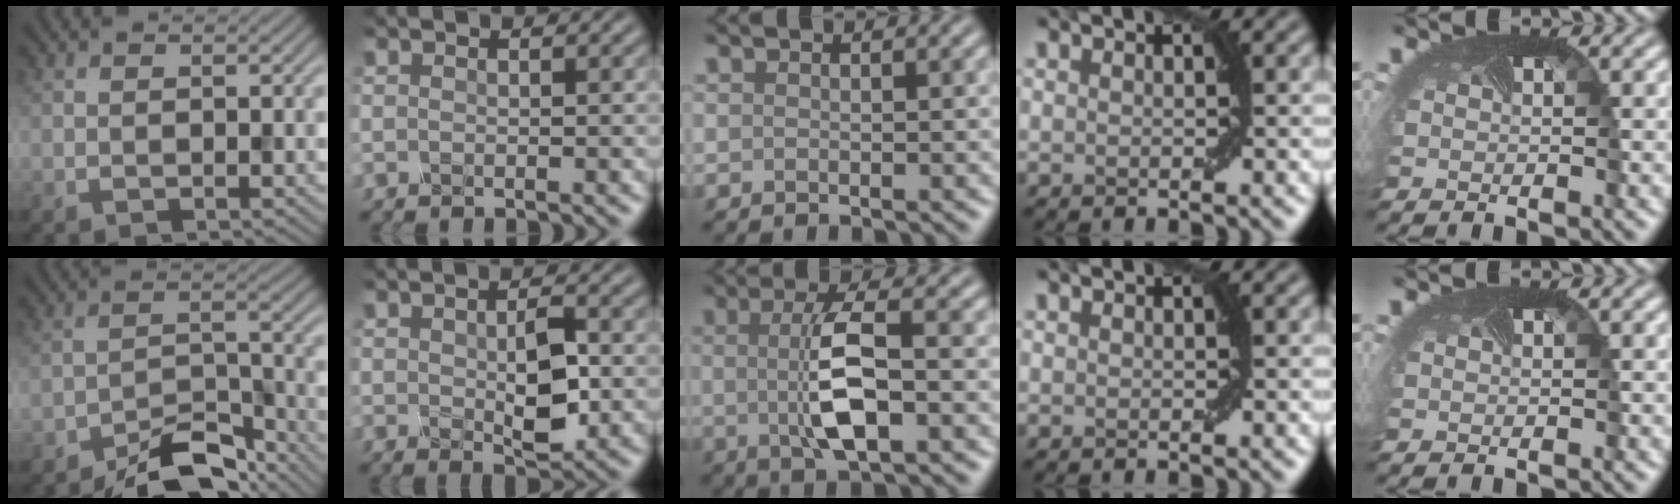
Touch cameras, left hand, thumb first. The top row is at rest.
{"thumb": {"total": 8.0, "force": [-6.5, 2.6, 3.9], "torque": [-0.060, 0.008, -0.120]}, "index": {"total": 3.5, "force": [-0.1, 1.6, 3.2], "torque": [-0.064, -0.004, 0.009]}, "middle": {"total": 5.3, "force": [-0.5, 1.4, 5.1], "torque": [-0.104, -0.001, -0.007]}}